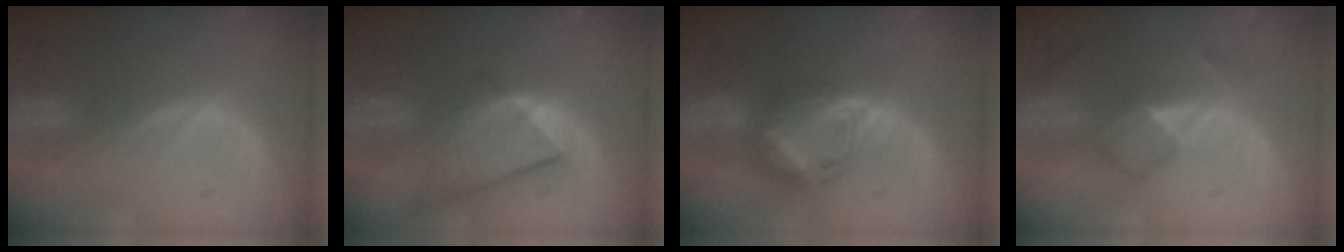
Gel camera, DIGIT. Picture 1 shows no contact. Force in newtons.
{"total": 9.0, "press": 7.8, "slide": 4.4}
{"total": 7.4, "press": 6.6, "slide": 3.3}
{"total": 5.4, "press": 4.7, "slide": 2.5}